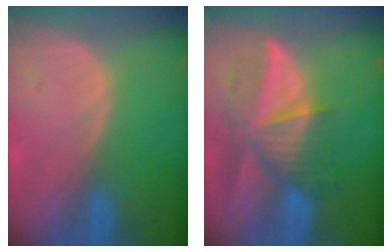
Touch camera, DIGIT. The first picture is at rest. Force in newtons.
{"total": 9.7, "press": 8.6, "slide": 4.4}